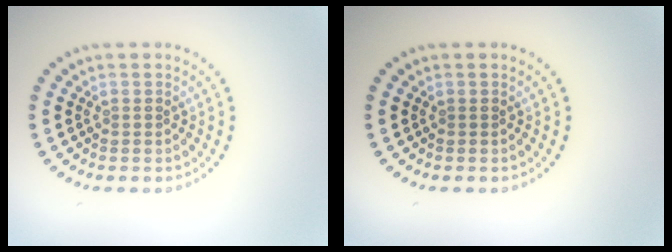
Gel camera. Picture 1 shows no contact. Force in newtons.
{"total": 0.0}